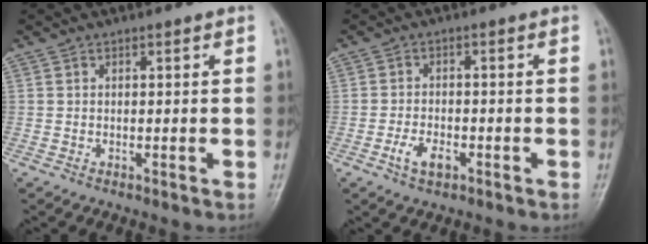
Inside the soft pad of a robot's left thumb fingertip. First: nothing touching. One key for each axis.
{"total": 4.0, "fx": -1.9, "fy": 2.2, "fz": 2.8, "tx": -0.052, "ty": 0.010, "tz": -0.035}